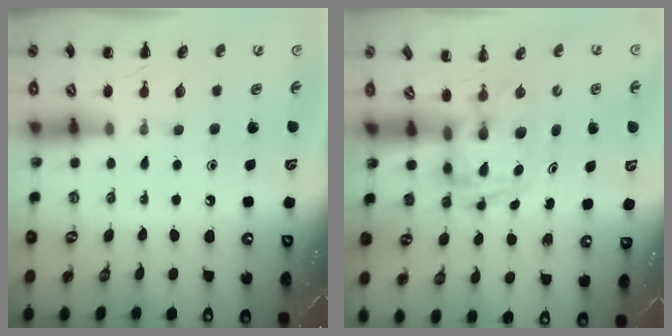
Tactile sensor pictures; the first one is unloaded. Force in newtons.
{"total": 2.7, "press": 2.6, "slide": 0.5}